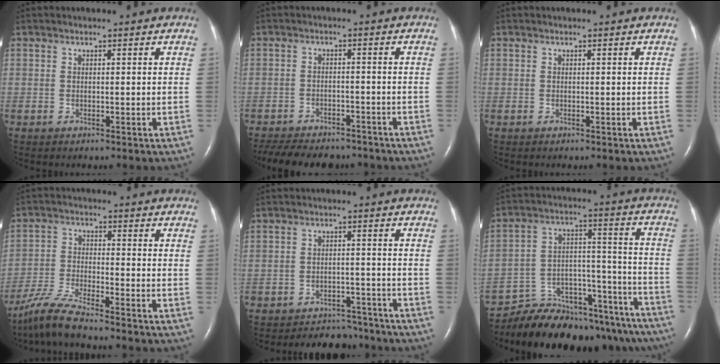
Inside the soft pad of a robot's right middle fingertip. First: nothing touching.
{"total": 15.0, "force": [-12.9, 5.2, 5.7], "torque": [-0.136, -0.008, -0.177]}
{"total": 0.0}
{"total": 7.2, "force": [-6.3, -0.5, 3.5], "torque": [-0.081, -0.029, -0.125]}
{"total": 7.6, "force": [-7.1, 2.6, 0.0], "torque": [0.007, 0.015, -0.093]}
{"total": 24.3, "force": [-22.3, 6.9, 6.7], "torque": [-0.063, 0.044, -0.313]}